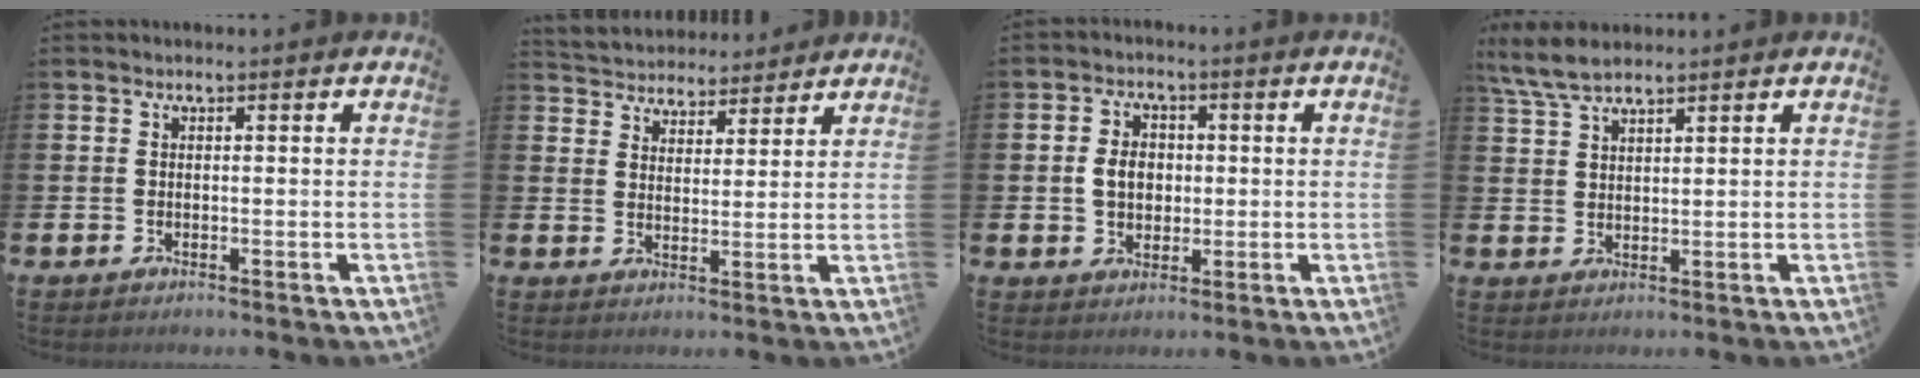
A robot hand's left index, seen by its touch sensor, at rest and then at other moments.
{"total": 4.2, "force": [4.0, 1.3, -0.7], "torque": [-0.010, -0.023, 0.071]}
{"total": 4.1, "force": [0.3, 3.3, 2.4], "torque": [-0.030, 0.004, -0.004]}
{"total": 5.3, "force": [4.6, 1.3, 2.4], "torque": [-0.051, -0.011, 0.083]}